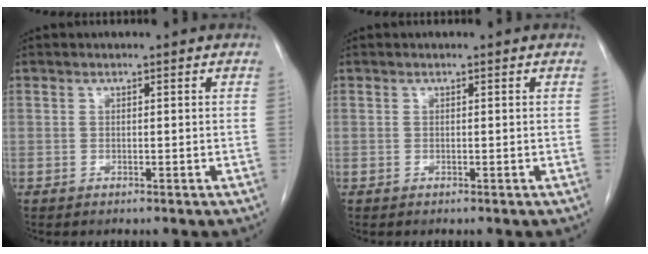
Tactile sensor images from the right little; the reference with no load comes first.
{"total": 0.0}